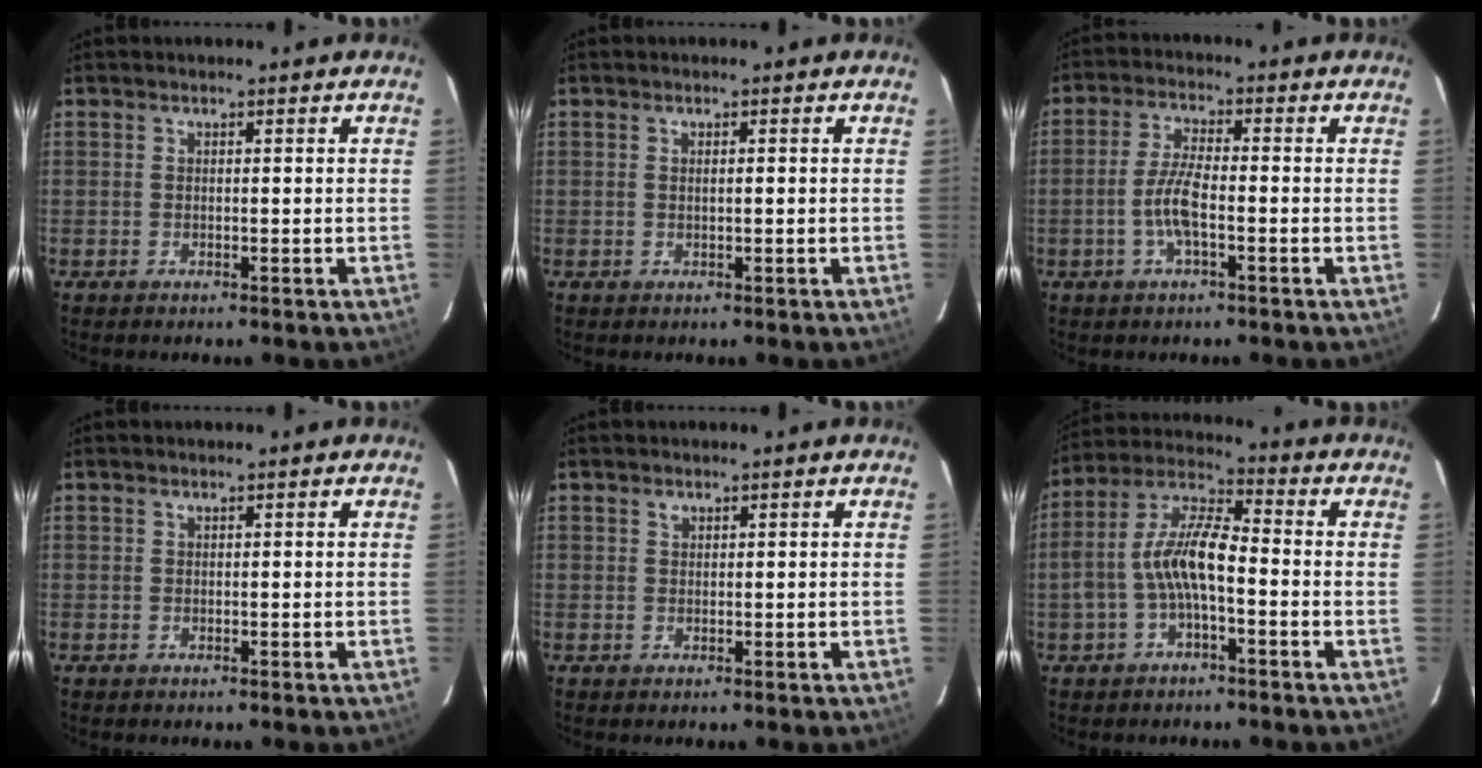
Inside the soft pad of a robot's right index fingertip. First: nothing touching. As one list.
[{"total": 0.8, "force": [0.1, 0.1, 0.8], "torque": [-0.016, 0.003, 0.002]}, {"total": 6.1, "force": [-1.9, 1.4, 5.6], "torque": [-0.120, 0.003, -0.038]}, {"total": 0.0}, {"total": 0.6, "force": [0.5, 0.3, 0.1], "torque": [-0.002, 0.002, 0.009]}, {"total": 9.8, "force": [-2.4, 3.2, 9.0], "torque": [-0.191, 0.016, -0.045]}]